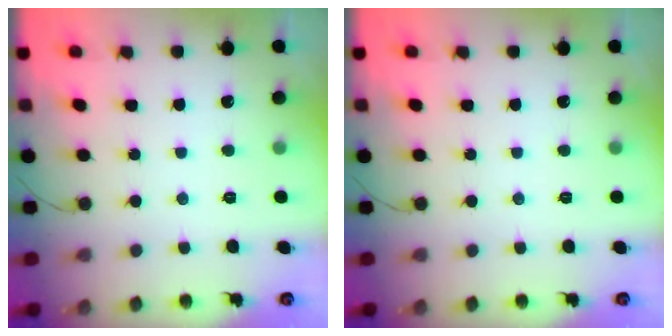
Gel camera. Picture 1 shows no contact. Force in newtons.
{"total": 0.0}